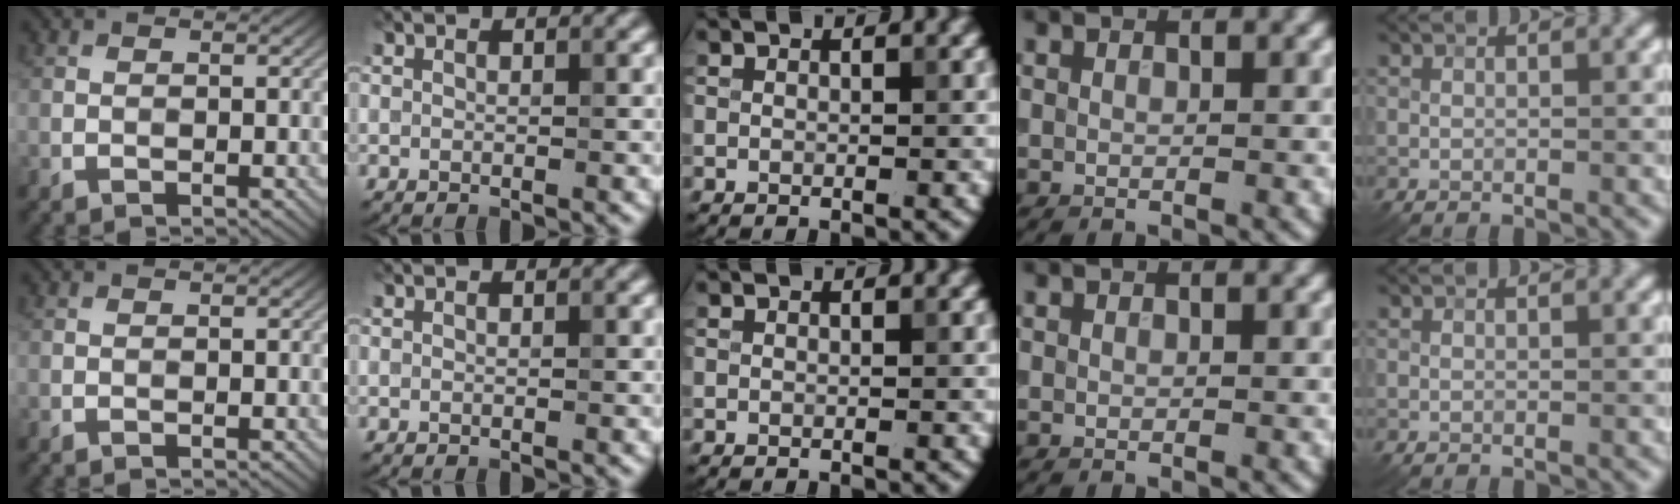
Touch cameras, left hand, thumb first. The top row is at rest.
{}